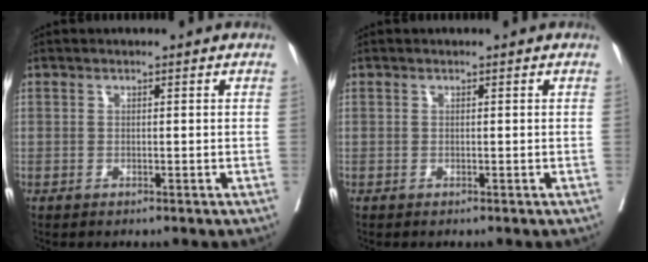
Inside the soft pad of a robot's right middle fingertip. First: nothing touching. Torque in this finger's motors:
{"motor_torque": [0.05, -0.04, 0.01, 0.01]}